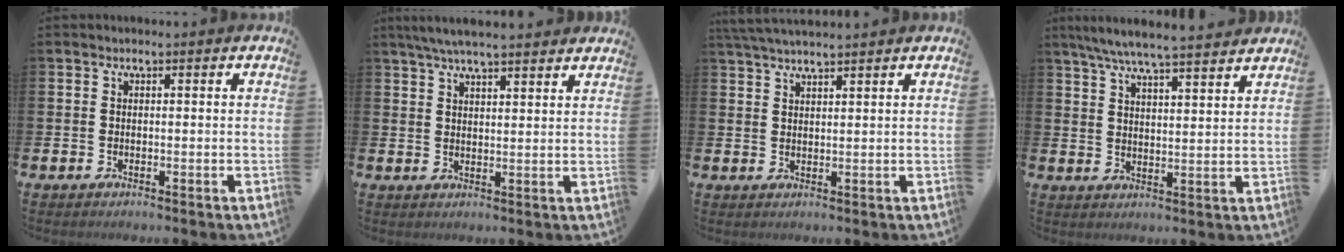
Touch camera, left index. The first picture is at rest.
{"total": 5.2, "force": [4.8, 0.4, 1.8], "torque": [-0.044, -0.012, 0.087]}
{"total": 3.4, "force": [3.3, 0.1, 1.0], "torque": [-0.019, -0.013, 0.059]}
{"total": 6.8, "force": [6.4, 0.1, 2.3], "torque": [-0.058, -0.036, 0.113]}